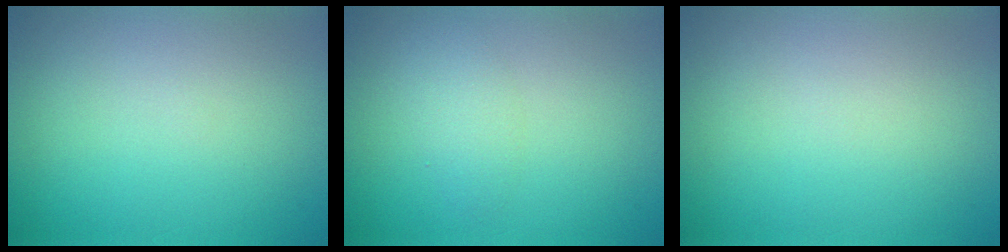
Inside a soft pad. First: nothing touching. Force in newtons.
{"total": 1.8, "press": 1.8, "slide": 0.1}
{"total": 0.0}